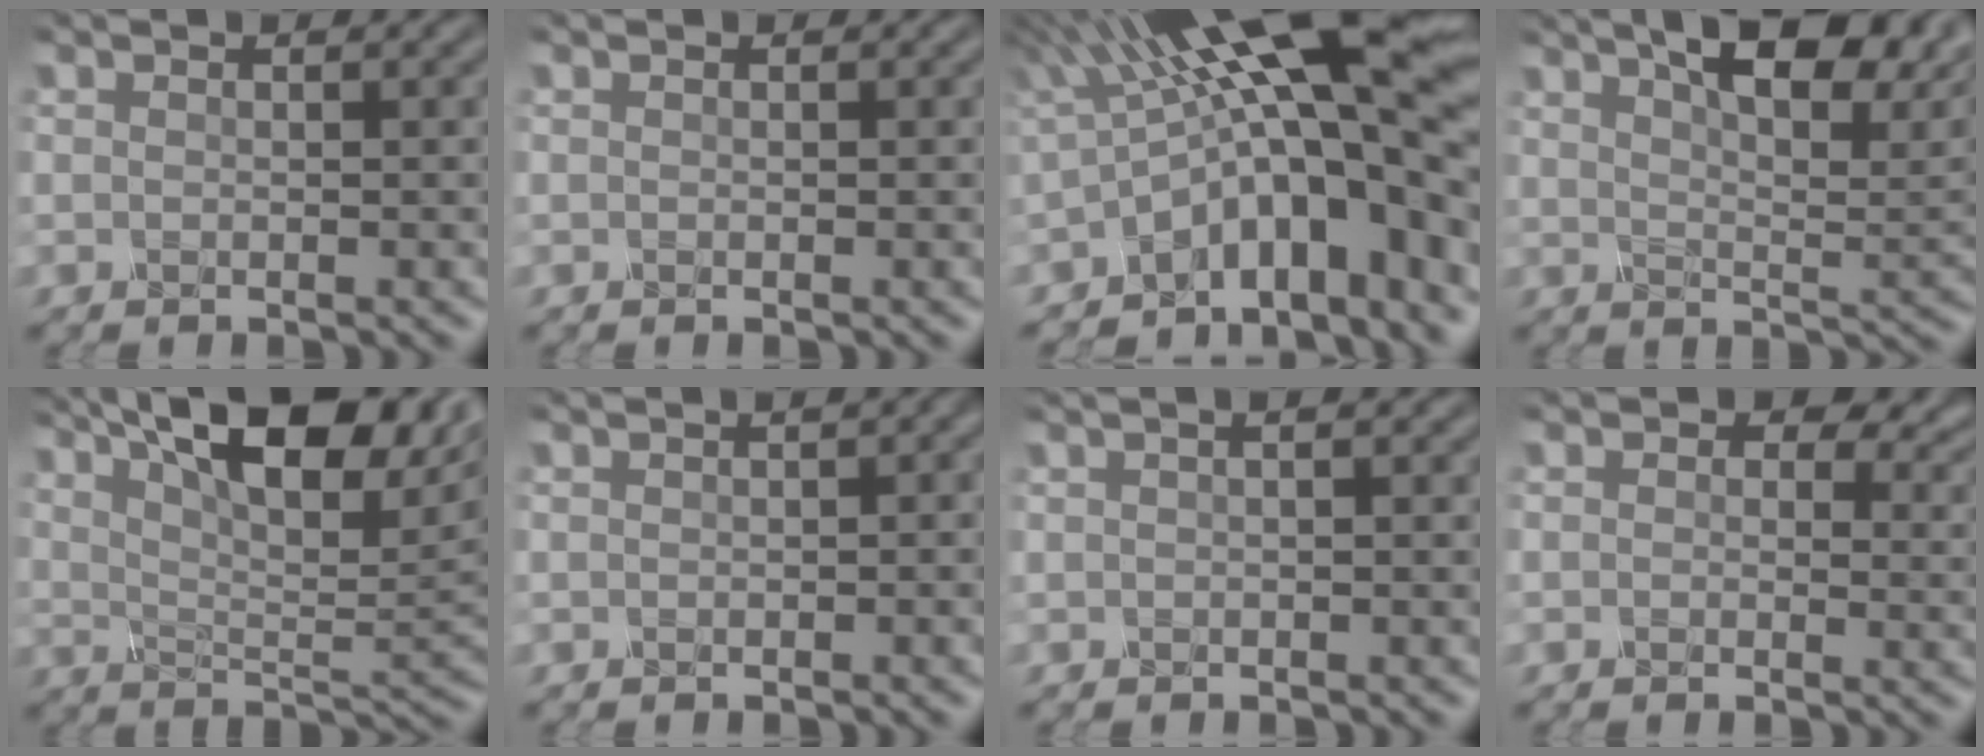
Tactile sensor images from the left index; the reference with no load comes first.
{"total": 0.0}
{"total": 16.2, "force": [0.7, 5.6, 15.1], "torque": [-0.199, 0.016, 0.009]}
{"total": 12.6, "force": [6.9, 4.7, 9.5], "torque": [-0.119, 0.026, 0.100]}
{"total": 13.9, "force": [7.9, 5.1, 10.2], "torque": [-0.150, 0.027, 0.118]}
{"total": 1.5, "force": [0.2, 0.4, 1.4], "torque": [-0.014, 0.007, 0.005]}
{"total": 1.5, "force": [0.6, 0.4, 1.3], "torque": [-0.020, 0.003, 0.003]}
{"total": 4.9, "force": [2.3, 3.0, 3.0], "torque": [-0.033, -0.007, 0.023]}